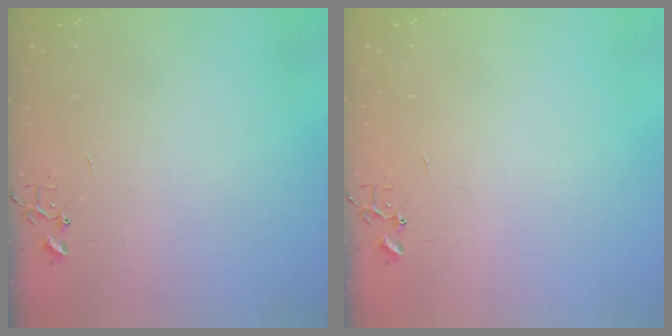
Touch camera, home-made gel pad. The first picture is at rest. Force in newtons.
{"total": 0.0}